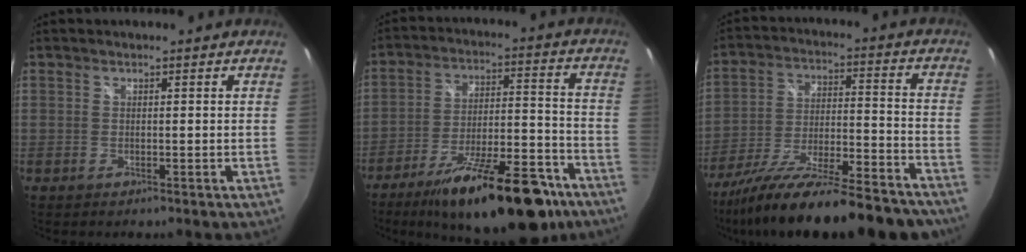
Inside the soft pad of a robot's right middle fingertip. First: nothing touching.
{"total": 23.0, "force": [-16.2, 7.2, 14.7], "torque": [-0.228, -0.015, -0.235]}
{"total": 25.7, "force": [-21.5, 4.7, 13.4], "torque": [-0.230, -0.057, -0.319]}